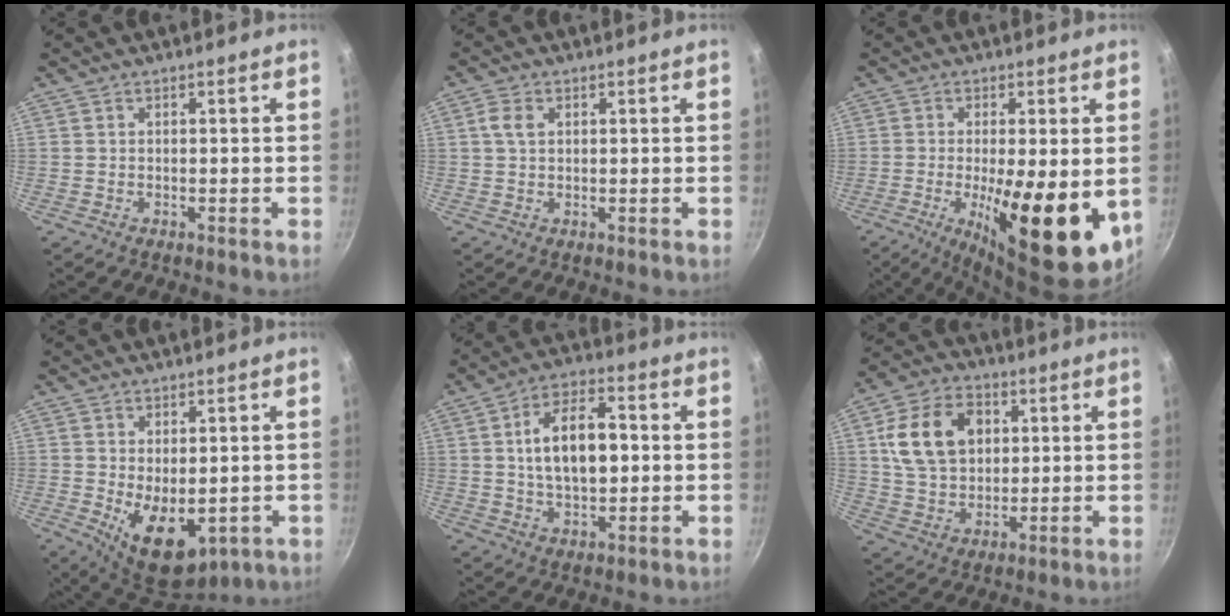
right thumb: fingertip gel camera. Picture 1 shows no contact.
{"total": 3.0, "force": [0.9, 1.9, 2.1], "torque": [-0.044, 0.004, 0.017]}
{"total": 18.8, "force": [-3.9, 5.9, 17.4], "torque": [-0.227, -0.031, -0.037]}
{"total": 11.4, "force": [-2.3, 6.3, 9.2], "torque": [-0.127, -0.011, -0.011]}
{"total": 12.9, "force": [1.3, 7.0, 10.7], "torque": [-0.165, 0.011, 0.019]}
{"total": 15.0, "force": [3.7, 11.0, 9.5], "torque": [-0.145, 0.005, 0.065]}